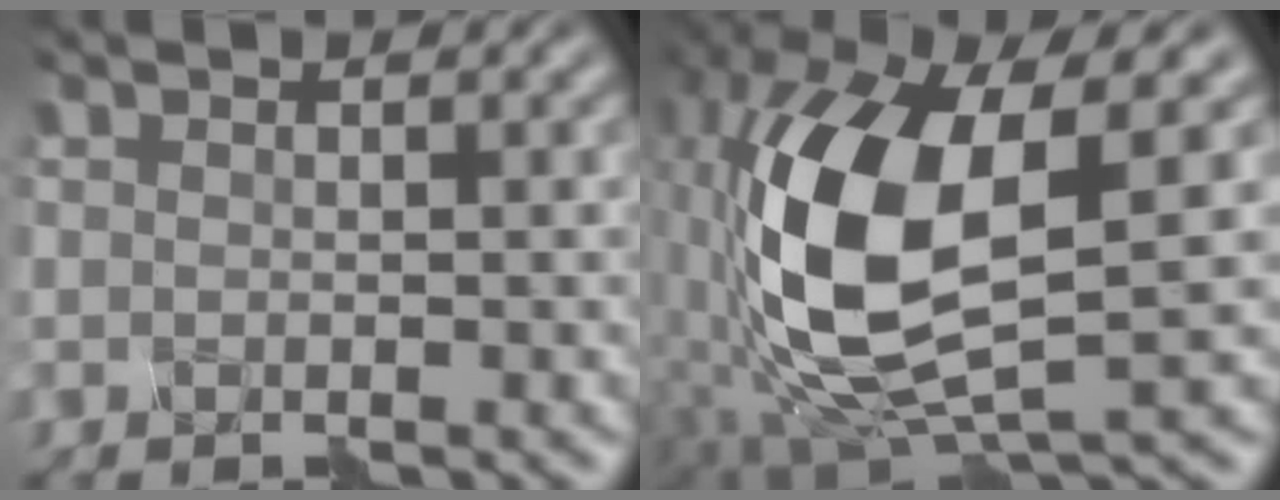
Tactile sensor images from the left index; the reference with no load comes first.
{"total": 12.7, "force": [-0.9, 5.4, 11.4], "torque": [-0.255, -0.002, -0.019]}